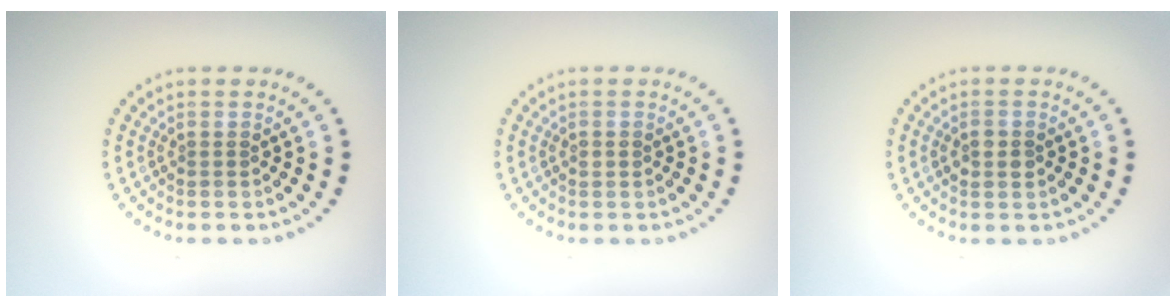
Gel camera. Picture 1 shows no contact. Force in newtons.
{"total": 0.8, "press": 0.8, "slide": 0.2}
{"total": 2.0, "press": 2.0, "slide": 0.1}